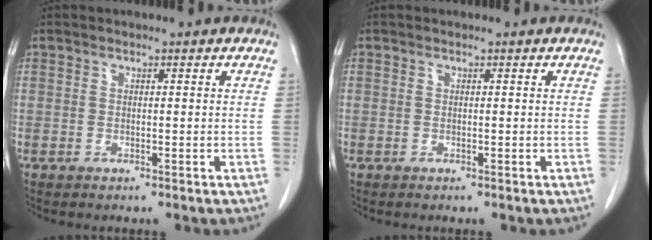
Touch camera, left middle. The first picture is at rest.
{"total": 0.0}